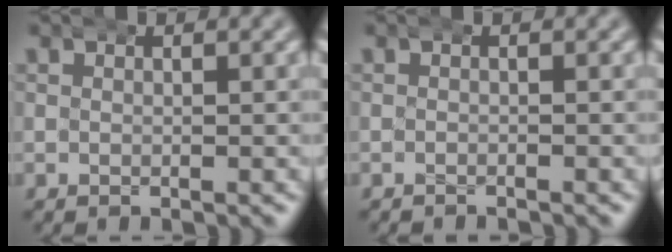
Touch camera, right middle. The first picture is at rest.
{"total": 0.9, "force": [-0.9, 0.1, 0.0], "torque": [-0.008, -0.002, -0.016]}